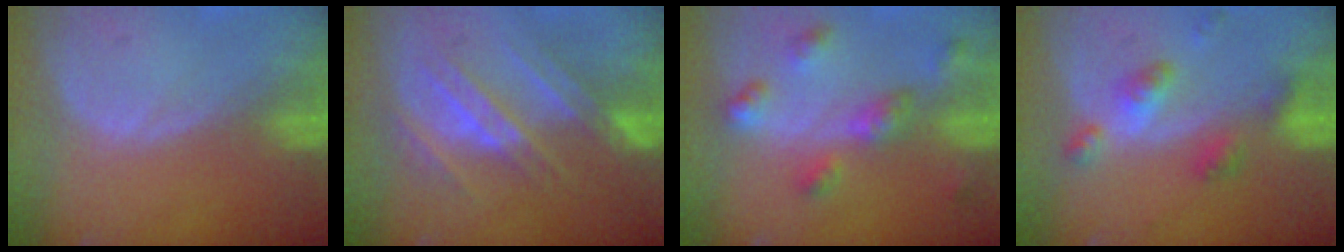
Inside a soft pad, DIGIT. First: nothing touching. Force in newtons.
{"total": 7.8, "press": 7.6, "slide": 1.7}
{"total": 6.5, "press": 5.9, "slide": 2.7}
{"total": 6.0, "press": 5.3, "slide": 2.8}